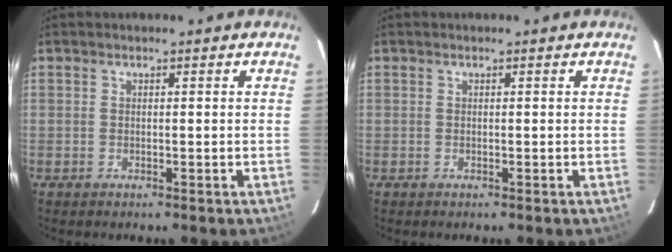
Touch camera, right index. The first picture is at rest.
{"total": 0.0}